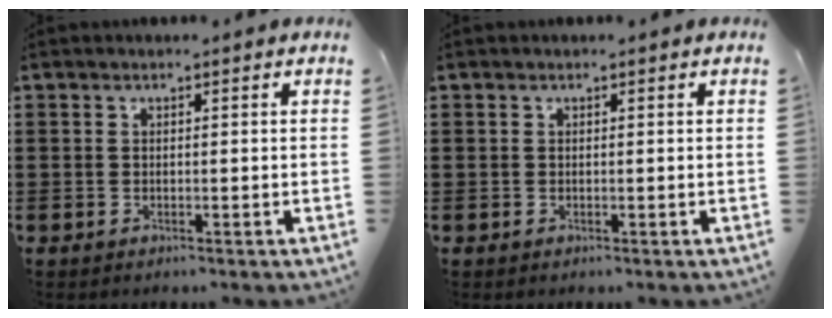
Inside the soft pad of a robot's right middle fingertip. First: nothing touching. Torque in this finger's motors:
{"motor_torque": [0.00, 0.00, 0.00, 0.00]}